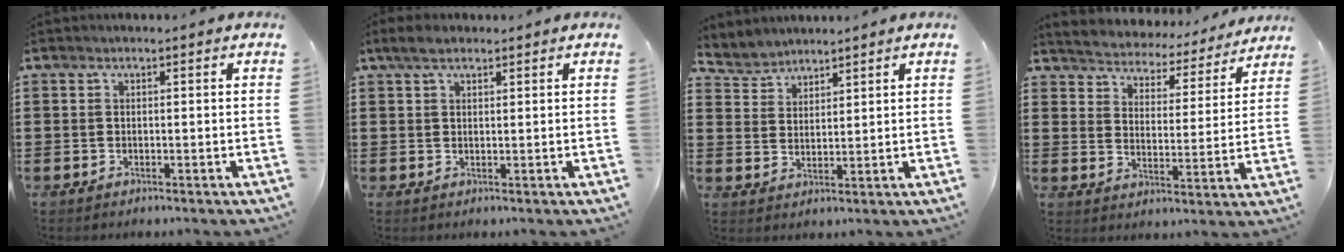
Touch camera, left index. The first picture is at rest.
{"total": 3.0, "force": [1.9, 1.4, 1.8], "torque": [-0.041, 0.008, 0.036]}
{"total": 3.5, "force": [3.3, 1.1, -0.5], "torque": [-0.004, -0.008, 0.061]}
{"total": 3.7, "force": [3.6, 0.0, -0.5], "torque": [-0.016, -0.039, 0.055]}